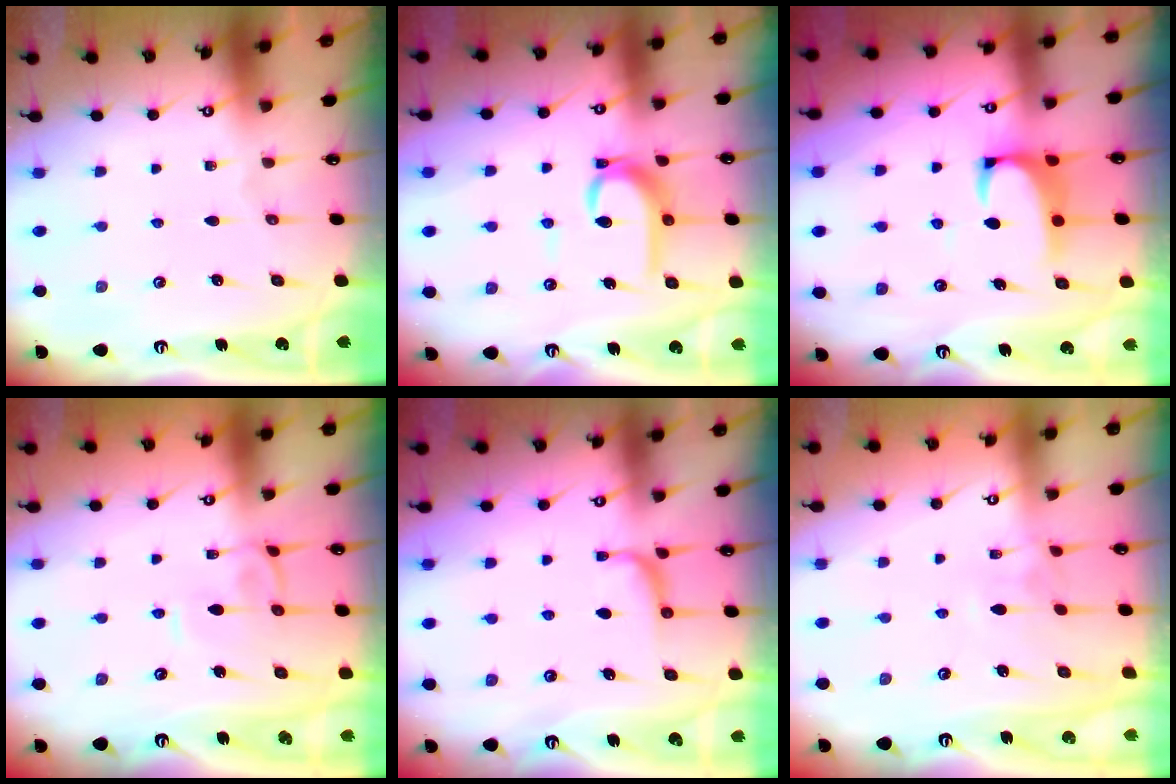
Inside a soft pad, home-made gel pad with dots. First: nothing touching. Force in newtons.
{"total": 10.5, "press": 10.5, "slide": 0.7}
{"total": 2.1, "press": 1.9, "slide": 0.9}
{"total": 1.3, "press": 1.2, "slide": 0.5}
{"total": 1.0, "press": 0.8, "slide": 0.7}
{"total": 2.4, "press": 2.3, "slide": 0.7}